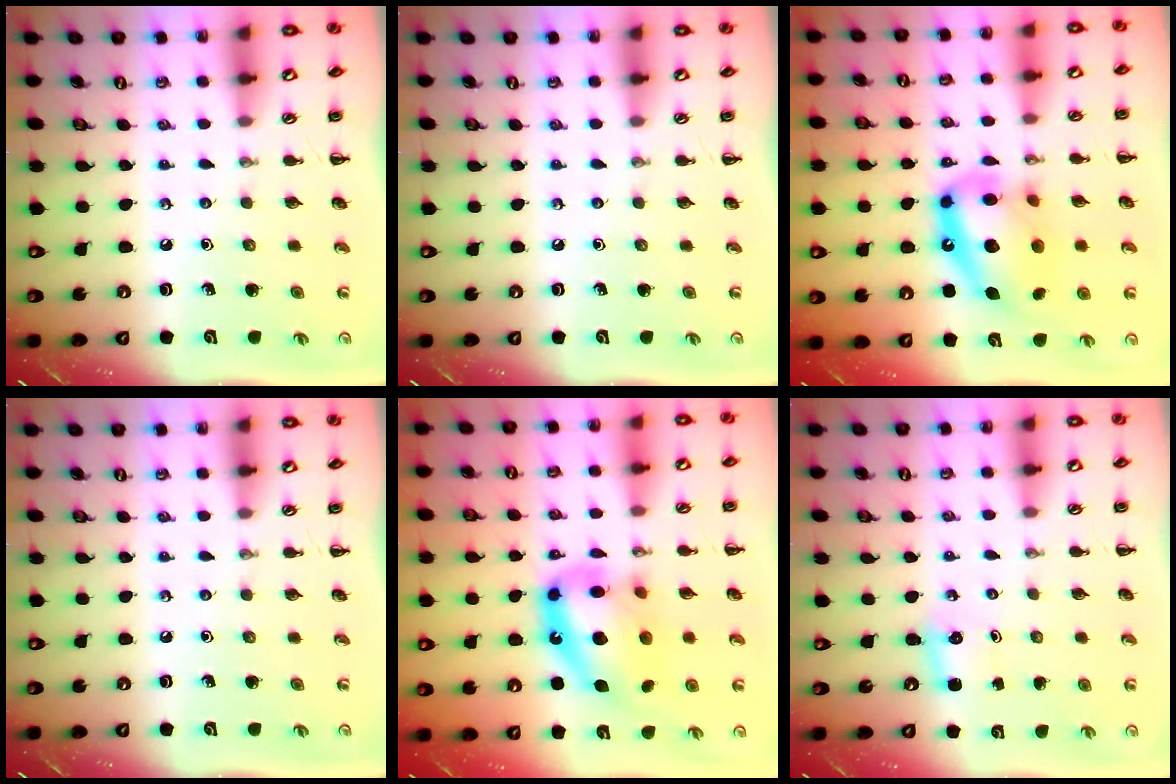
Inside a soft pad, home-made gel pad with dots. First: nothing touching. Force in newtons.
{"total": 0.0}
{"total": 17.9, "press": 17.3, "slide": 4.9}
{"total": 0.0}
{"total": 16.5, "press": 15.9, "slide": 4.4}
{"total": 2.5, "press": 2.4, "slide": 0.8}